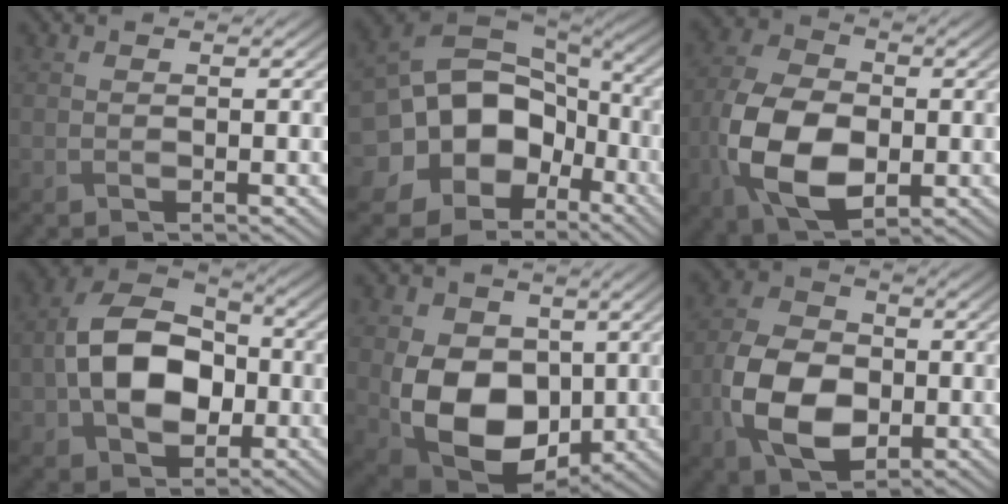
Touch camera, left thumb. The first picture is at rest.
{"total": 17.8, "force": [-3.2, 14.2, 10.1], "torque": [-0.204, -0.018, -0.061]}
{"total": 11.6, "force": [-2.7, 7.4, 8.6], "torque": [-0.207, -0.013, -0.061]}
{"total": 12.2, "force": [-1.4, 8.4, 8.6], "torque": [-0.174, 0.011, -0.035]}
{"total": 12.3, "force": [-0.7, 8.9, 8.4], "torque": [-0.175, -0.023, -0.015]}
{"total": 10.0, "force": [-2.5, 6.8, 6.9], "torque": [-0.158, -0.006, -0.056]}